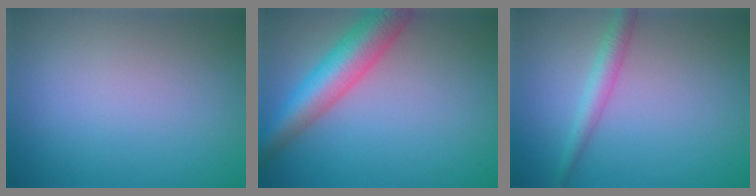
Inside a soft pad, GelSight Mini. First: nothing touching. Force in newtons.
{"total": 6.7, "press": 6.7, "slide": 0.2}
{"total": 2.3, "press": 2.3, "slide": 0.1}